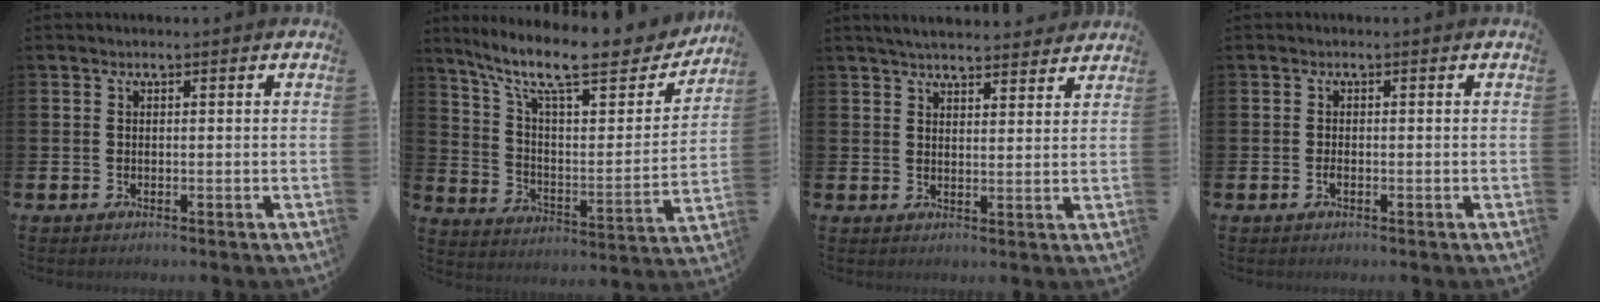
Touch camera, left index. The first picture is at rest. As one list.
[{"total": 12.8, "force": [10.3, 3.2, 6.8], "torque": [-0.153, -0.072, 0.172]}, {"total": 4.3, "force": [4.1, 0.6, 0.8], "torque": [-0.024, -0.019, 0.075]}, {"total": 0.9, "force": [-0.4, 0.3, 0.7], "torque": [-0.021, 0.002, -0.007]}]